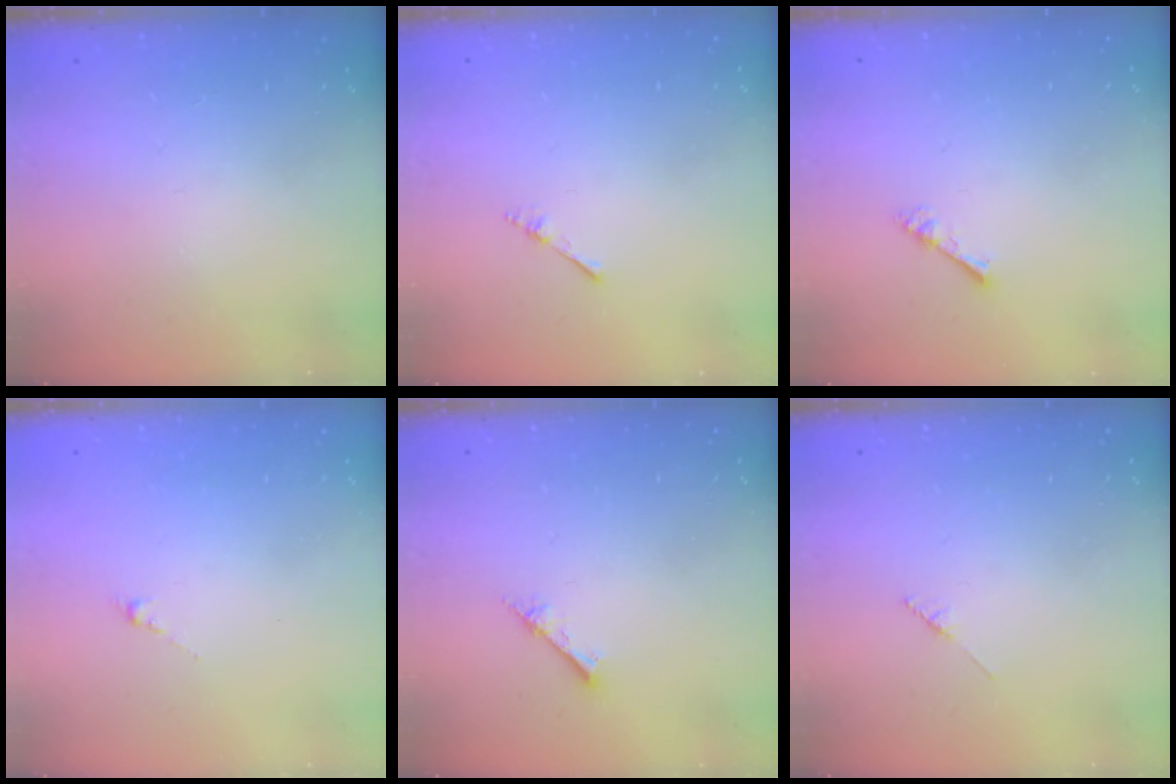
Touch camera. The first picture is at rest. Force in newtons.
{"total": 2.2, "press": 2.1, "slide": 0.3}
{"total": 2.4, "press": 2.4, "slide": 0.2}
{"total": 0.0}
{"total": 2.4, "press": 2.4, "slide": 0.3}
{"total": 1.7, "press": 1.6, "slide": 0.2}